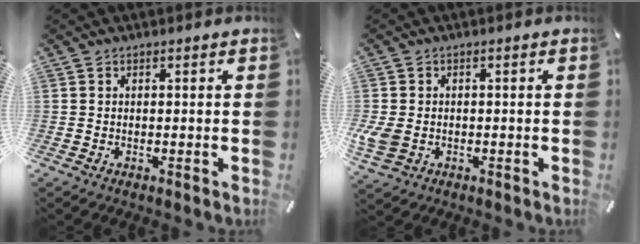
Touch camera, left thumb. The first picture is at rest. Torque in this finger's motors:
{"motor_torque": [0.79, 1.30, 0.18, 0.14, 0.26]}